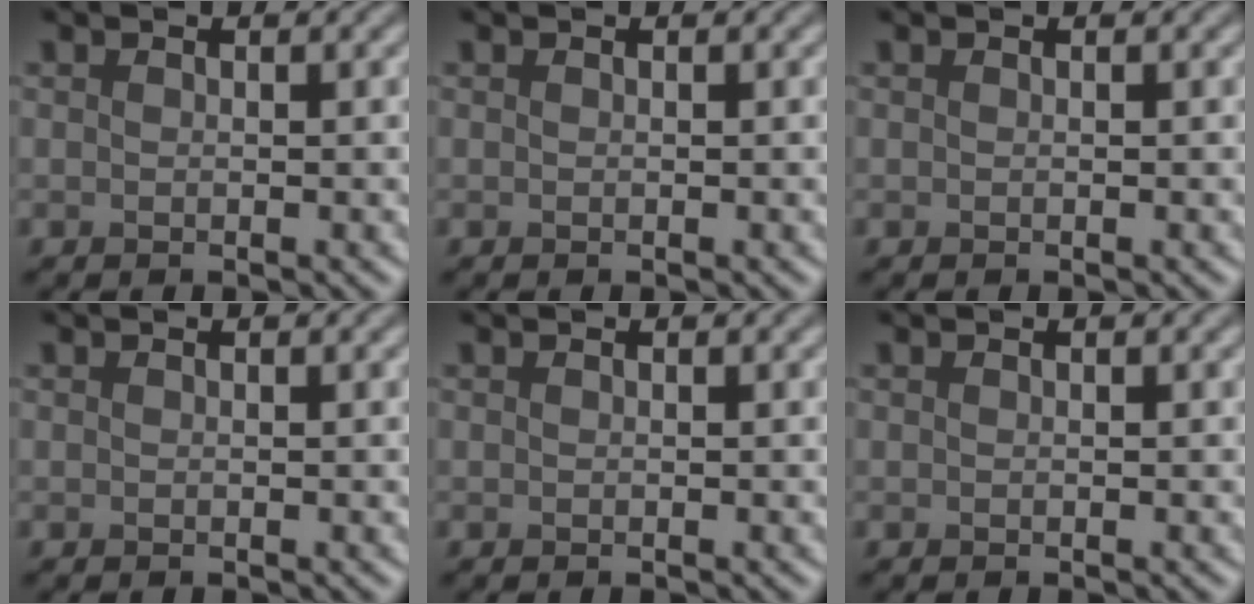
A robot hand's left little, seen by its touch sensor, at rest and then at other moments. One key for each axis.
{"total": 0.0}
{"total": 0.0}
{"total": 0.0}
{"total": 0.0}
{"total": 0.0}